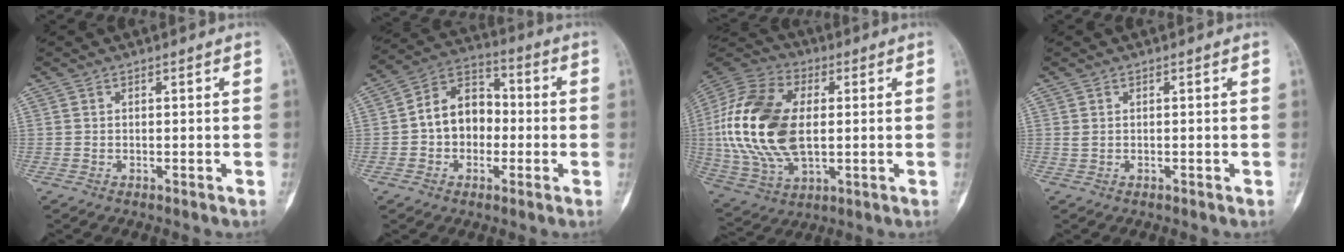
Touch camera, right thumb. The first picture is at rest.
{"total": 11.1, "force": [-0.8, 8.5, 7.1], "torque": [-0.086, 0.038, -0.026]}
{"total": 22.6, "force": [1.2, 13.4, 18.2], "torque": [-0.380, -0.001, 0.025]}
{"total": 0.6, "force": [0.1, 0.4, 0.5], "torque": [-0.016, -0.001, 0.004]}